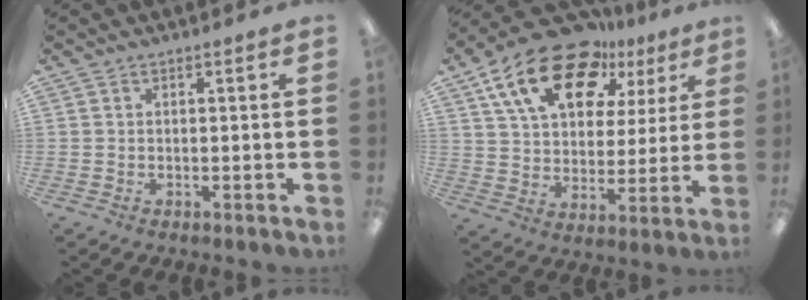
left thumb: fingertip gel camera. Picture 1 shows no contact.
{"total": 19.9, "force": [12.3, 10.9, 11.3], "torque": [-0.195, -0.065, 0.217]}